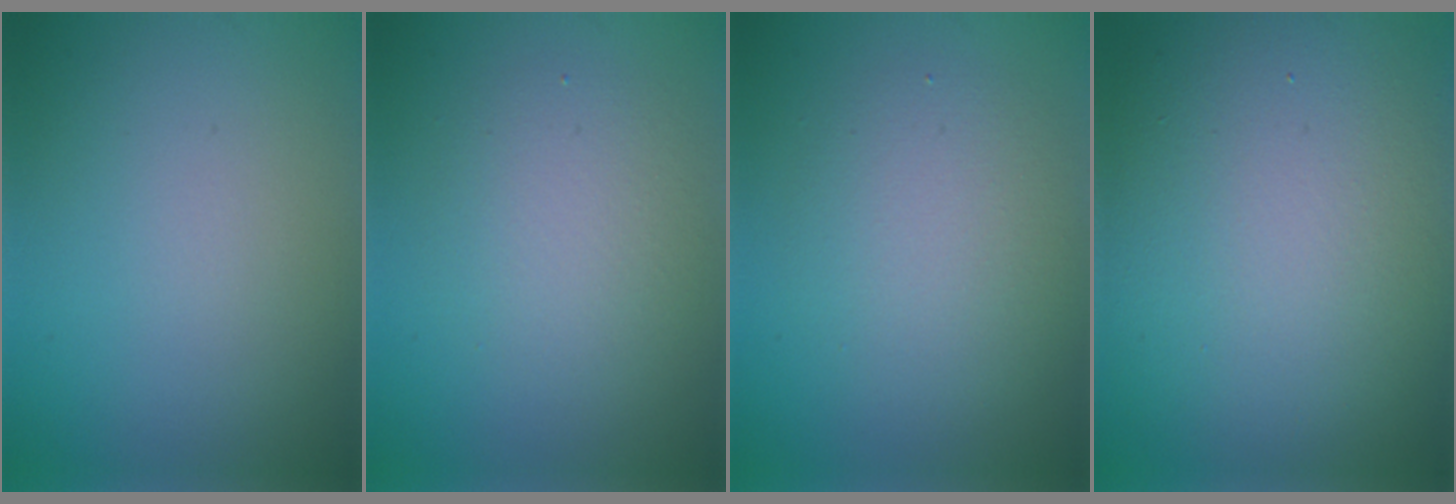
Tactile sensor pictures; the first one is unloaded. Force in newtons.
{"total": 3.6, "press": 3.6, "slide": 0.4}
{"total": 4.1, "press": 4.1, "slide": 0.4}
{"total": 15.6, "press": 15.5, "slide": 1.5}